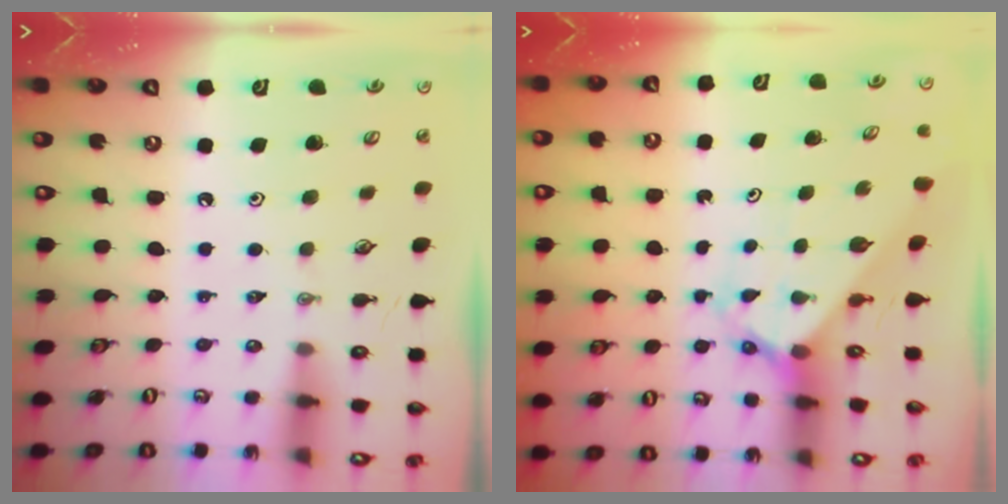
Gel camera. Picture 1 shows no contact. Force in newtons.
{"total": 2.4, "press": 2.4, "slide": 0.2}